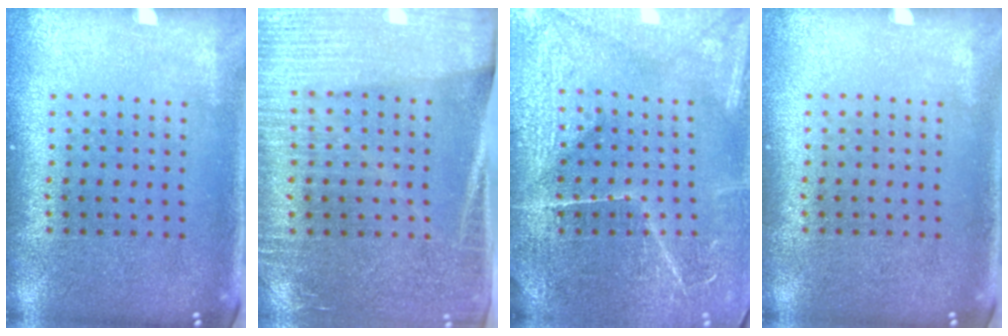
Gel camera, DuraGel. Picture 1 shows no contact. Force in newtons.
{"total": 3.4, "press": 3.1, "slide": 1.4}
{"total": 3.8, "press": 3.7, "slide": 1.2}
{"total": 0.0}